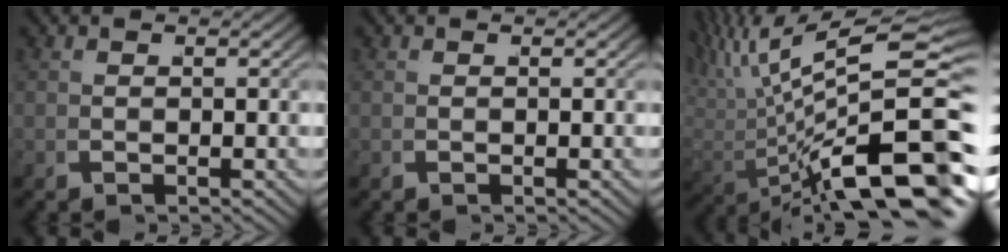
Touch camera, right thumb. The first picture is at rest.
{"total": 0.0}
{"total": 12.2, "force": [1.5, 5.1, 10.9], "torque": [-0.179, -0.019, 0.051]}